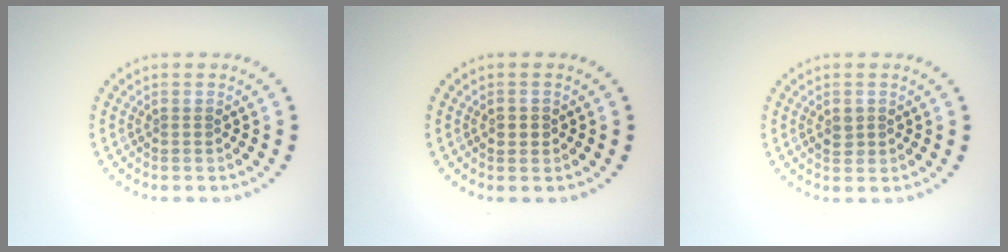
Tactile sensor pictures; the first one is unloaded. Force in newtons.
{"total": 1.0, "press": 0.9, "slide": 0.1}
{"total": 1.5, "press": 1.5, "slide": 0.3}